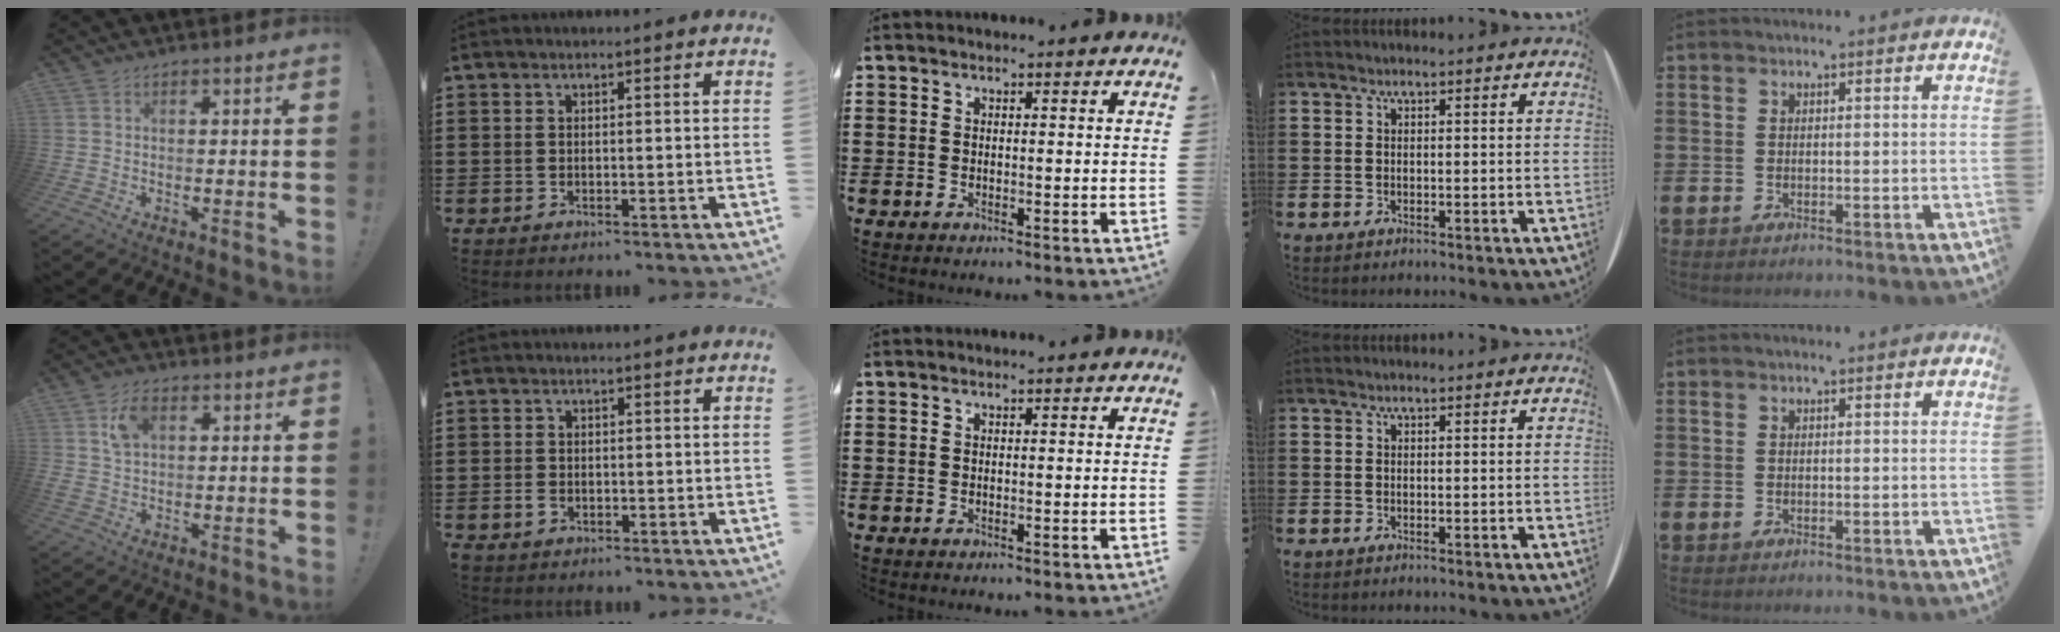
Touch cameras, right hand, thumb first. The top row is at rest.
{"thumb": {"total": 6.8, "force": [2.5, 4.2, 4.7], "torque": [-0.086, 0.005, 0.049]}, "index": {"total": 1.4, "force": [-0.7, 0.9, 0.7], "torque": [-0.024, -0.004, -0.016]}}